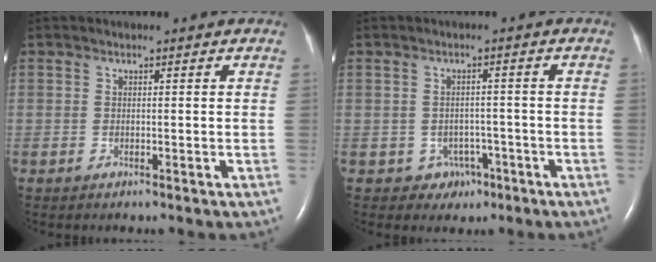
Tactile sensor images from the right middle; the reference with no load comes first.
{"total": 3.4, "force": [-1.6, 3.0, 0.3], "torque": [0.001, 0.014, -0.011]}